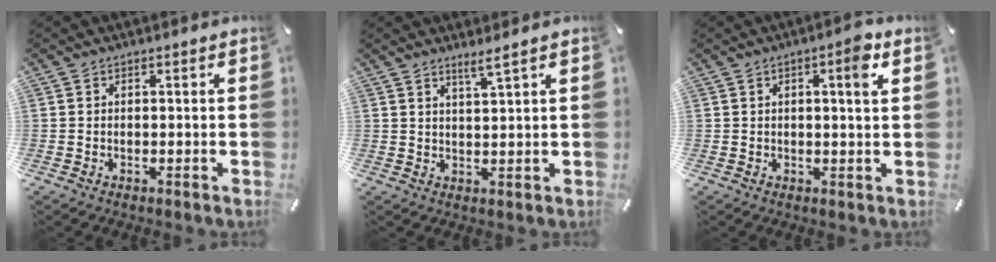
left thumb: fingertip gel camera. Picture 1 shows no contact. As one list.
[{"total": 3.4, "force": [2.8, -0.3, 1.9], "torque": [-0.043, -0.013, 0.049]}, {"total": 4.8, "force": [1.9, 0.9, 4.3], "torque": [-0.056, -0.007, 0.022]}]